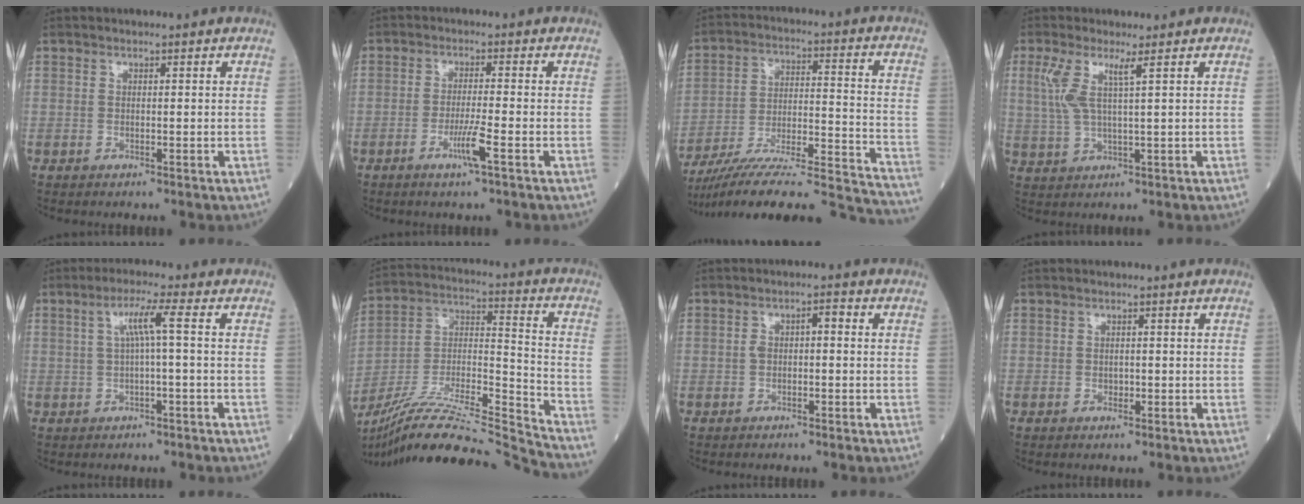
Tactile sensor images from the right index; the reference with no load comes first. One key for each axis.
{"total": 4.1, "fx": -1.9, "fy": -0.4, "fz": 3.7, "tx": -0.073, "ty": -0.009, "tz": -0.039}
{"total": 27.6, "fx": -25.3, "fy": 0.5, "fz": 11.0, "tx": -0.110, "ty": -0.013, "tz": -0.371}
{"total": 4.9, "fx": 2.1, "fy": 0.3, "fz": 4.5, "tx": -0.109, "ty": 0.009, "tz": 0.048}
{"total": 4.4, "fx": 0.6, "fy": -0.5, "fz": 4.3, "tx": -0.082, "ty": 0.014, "tz": 0.014}
{"total": 24.0, "fx": -22.1, "fy": -1.1, "fz": 9.3, "tx": -0.188, "ty": -0.012, "tz": -0.373}
{"total": 2.7, "fx": 0.0, "fy": 1.3, "fz": 2.4, "tx": -0.043, "ty": 0.020, "tz": 0.000}
{"total": 0.9, "fx": -0.2, "fy": 0.7, "fz": 0.6, "tx": -0.010, "ty": 0.000, "tz": -0.002}